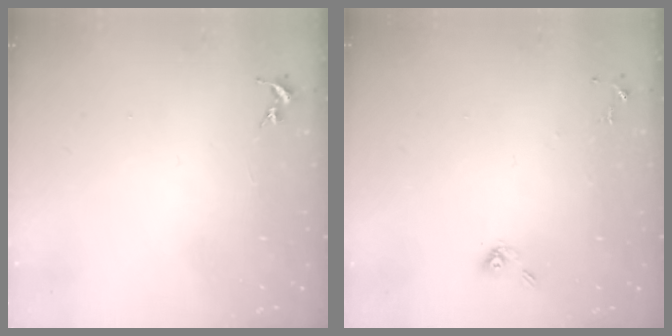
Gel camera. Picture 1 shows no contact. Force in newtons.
{"total": 6.5, "press": 6.4, "slide": 1.5}